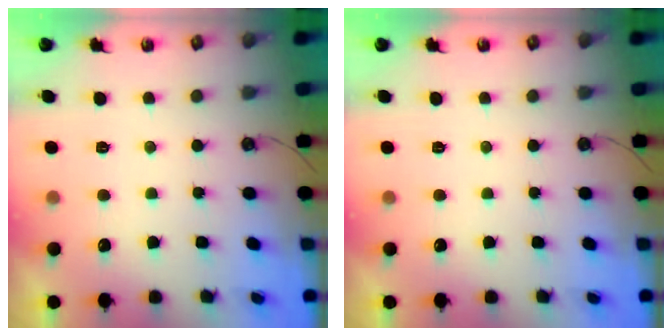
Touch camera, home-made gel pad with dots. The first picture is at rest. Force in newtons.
{"total": 0.0}